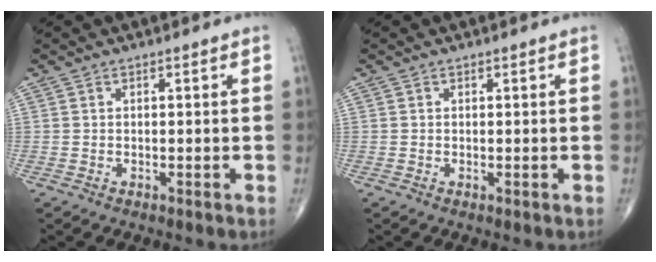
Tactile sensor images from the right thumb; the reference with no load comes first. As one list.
[{"total": 0.0}]